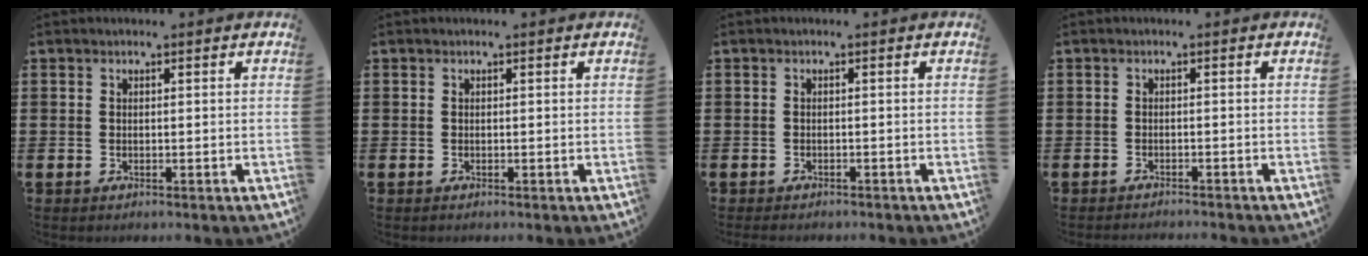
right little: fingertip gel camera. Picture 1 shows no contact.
{"total": 0.0}
{"total": 0.6, "force": [-0.6, 0.1, 0.1], "torque": [-0.004, -0.002, -0.012]}
{"total": 0.9, "force": [-0.9, -0.1, 0.0], "torque": [0.000, 0.000, -0.019]}